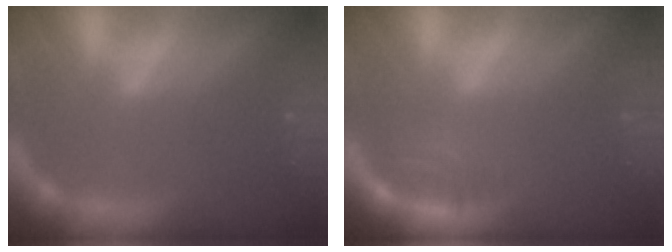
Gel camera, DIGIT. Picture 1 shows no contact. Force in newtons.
{"total": 2.9}